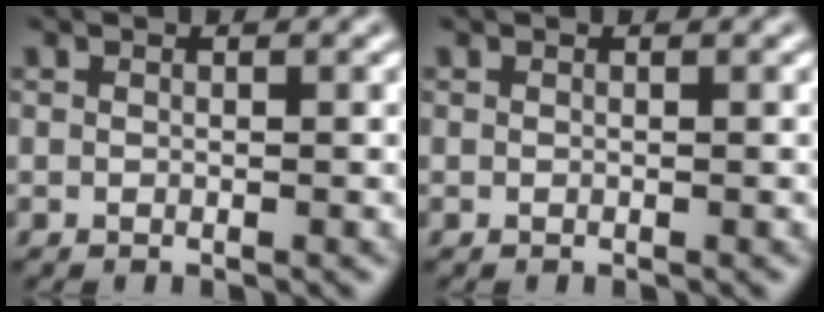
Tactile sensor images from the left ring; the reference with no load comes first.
{"total": 0.0}